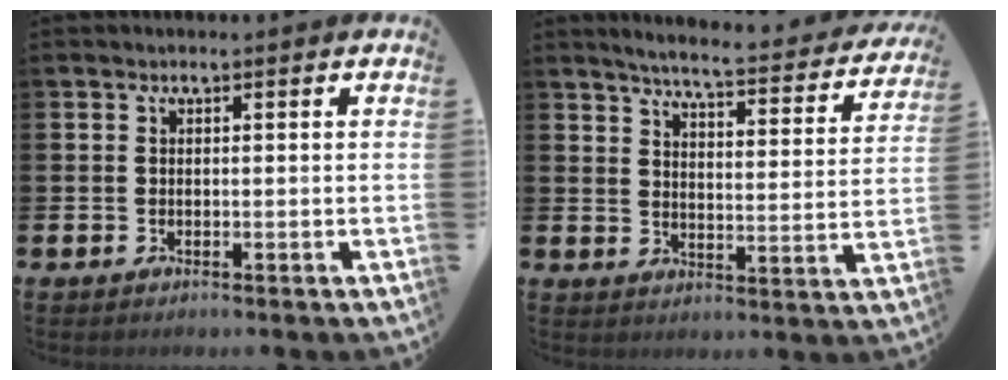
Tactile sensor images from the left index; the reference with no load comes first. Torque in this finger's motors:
{"motor_torque": [0.90, -1.25, 0.29, 0.10]}